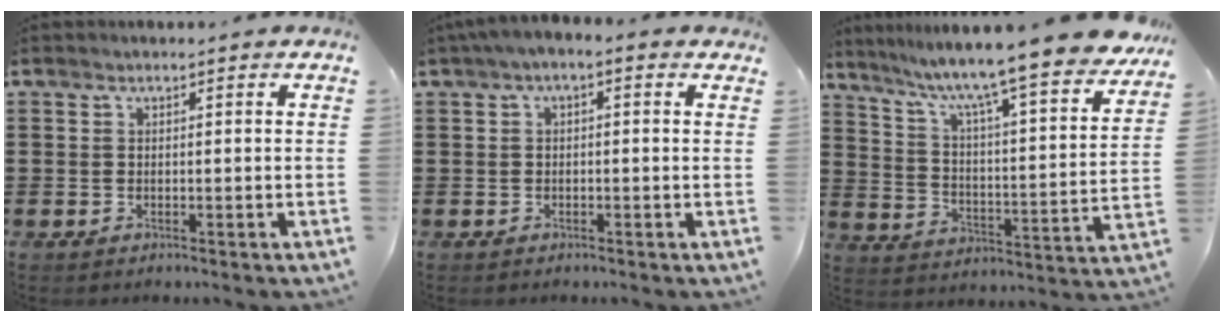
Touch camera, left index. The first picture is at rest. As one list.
[{"total": 1.6, "force": [-1.0, 0.5, 1.2], "torque": [-0.028, -0.001, -0.023]}, {"total": 9.8, "force": [8.2, -0.5, 5.4], "torque": [-0.120, -0.070, 0.123]}]